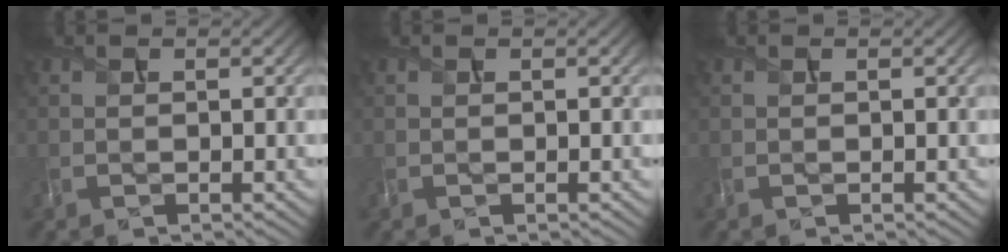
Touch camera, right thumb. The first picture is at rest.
{"total": 0.0}
{"total": 0.0}